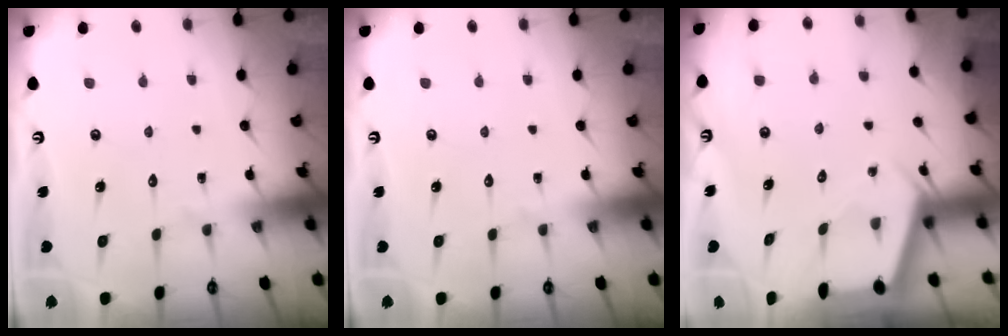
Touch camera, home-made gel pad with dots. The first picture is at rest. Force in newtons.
{"total": 0.0}
{"total": 2.4, "press": 2.3, "slide": 0.3}